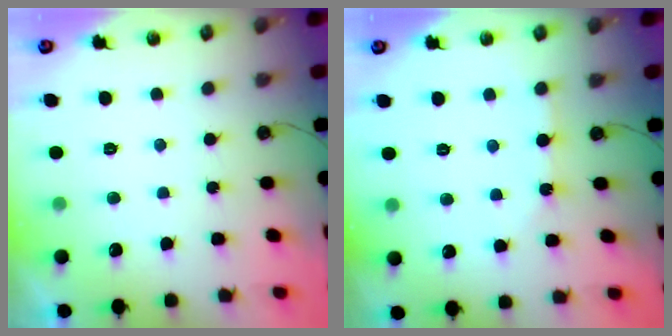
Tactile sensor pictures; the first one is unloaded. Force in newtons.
{"total": 3.5, "press": 3.5, "slide": 0.2}